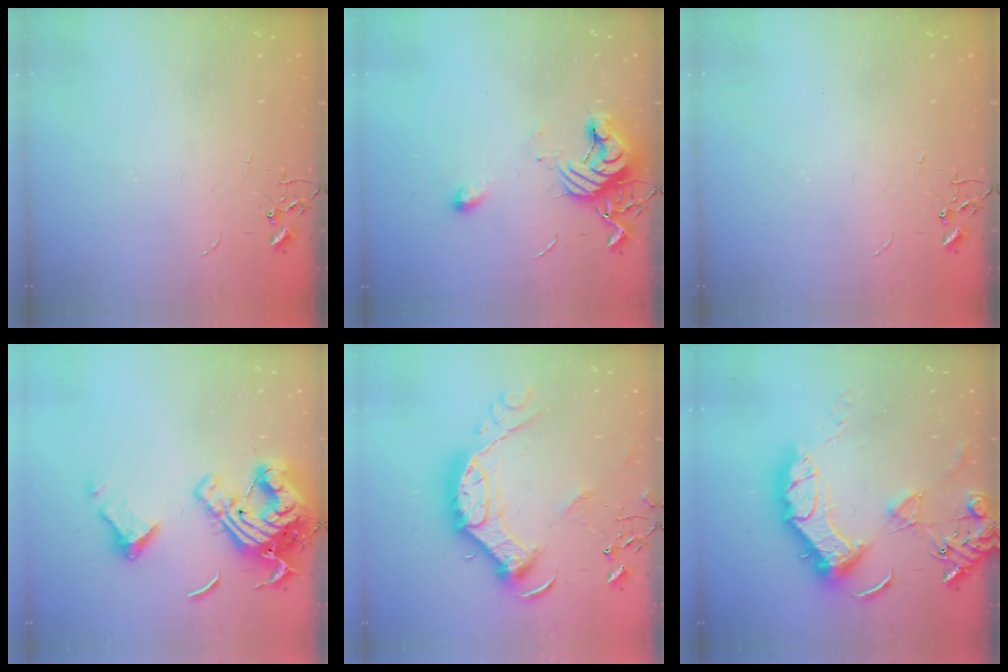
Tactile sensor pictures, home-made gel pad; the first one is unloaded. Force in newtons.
{"total": 11.6, "press": 11.6, "slide": 0.7}
{"total": 0.0}
{"total": 18.8, "press": 18.7, "slide": 2.0}
{"total": 18.4, "press": 18.3, "slide": 1.6}
{"total": 18.3, "press": 18.1, "slide": 2.1}